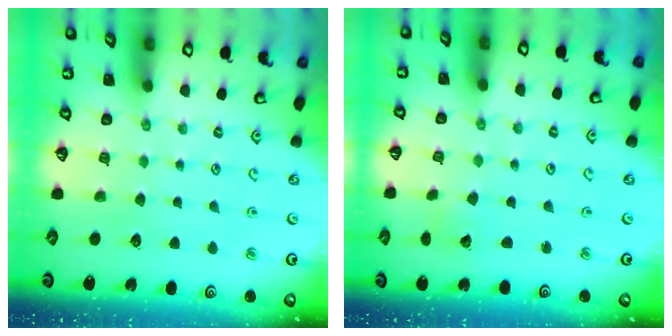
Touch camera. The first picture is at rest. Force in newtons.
{"total": 3.4, "press": 3.4, "slide": 0.4}